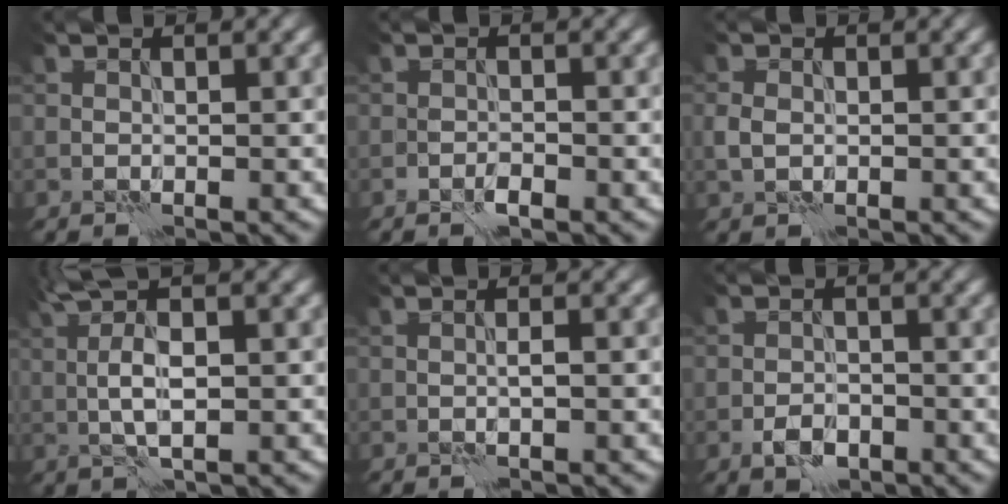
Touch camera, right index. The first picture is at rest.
{"total": 0.7, "force": [-0.5, 0.1, 0.5], "torque": [-0.009, 0.000, -0.010]}
{"total": 1.5, "force": [-0.1, 1.2, 0.9], "torque": [-0.023, 0.001, -0.002]}
{"total": 4.4, "force": [1.0, 1.2, 4.2], "torque": [-0.087, 0.007, 0.017]}
{"total": 0.9, "force": [-0.2, 0.0, 0.9], "torque": [-0.015, 0.002, -0.004]}
{"total": 2.3, "force": [-1.2, 1.4, 1.4], "torque": [-0.023, 0.002, -0.025]}